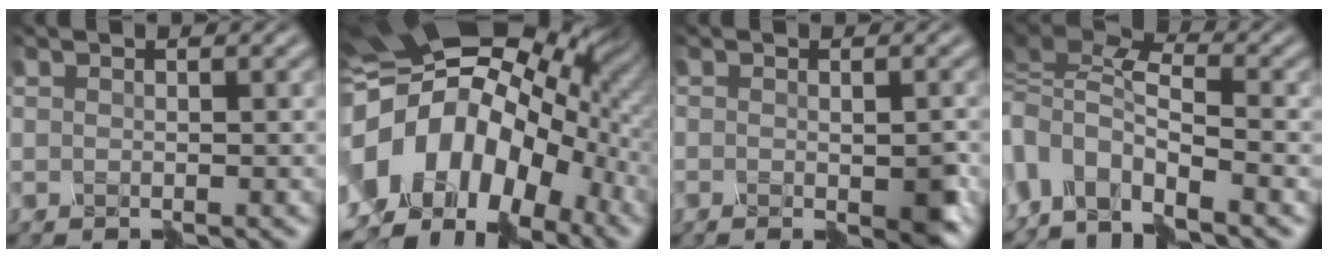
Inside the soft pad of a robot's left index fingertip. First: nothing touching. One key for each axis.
{"total": 16.3, "fx": -3.4, "fy": 11.9, "fz": 10.6, "tx": -0.198, "ty": 0.013, "tz": -0.066}
{"total": 2.8, "fx": -1.3, "fy": 0.6, "fz": 2.3, "tx": -0.037, "ty": -0.011, "tz": -0.018}
{"total": 6.0, "fx": -3.6, "fy": 2.9, "fz": 3.8, "tx": -0.096, "ty": 0.001, "tz": -0.077}